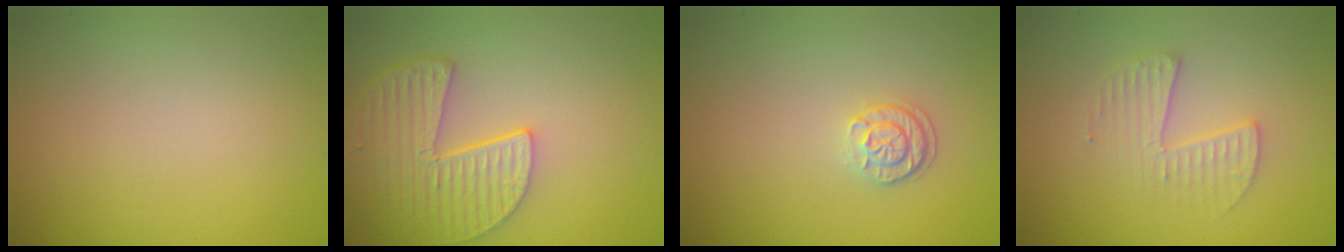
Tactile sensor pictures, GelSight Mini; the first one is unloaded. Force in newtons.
{"total": 5.4, "press": 4.3, "slide": 3.1}
{"total": 1.7, "press": 1.6, "slide": 0.7}
{"total": 2.3, "press": 2.3, "slide": 0.3}